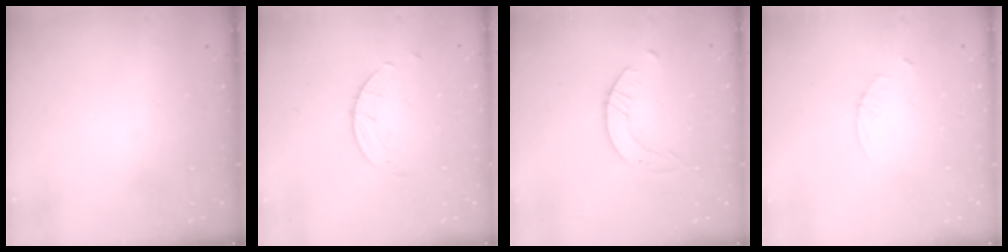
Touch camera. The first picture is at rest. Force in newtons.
{"total": 3.8, "press": 3.8, "slide": 0.3}
{"total": 2.6, "press": 2.6, "slide": 0.3}
{"total": 2.3, "press": 2.3, "slide": 0.3}